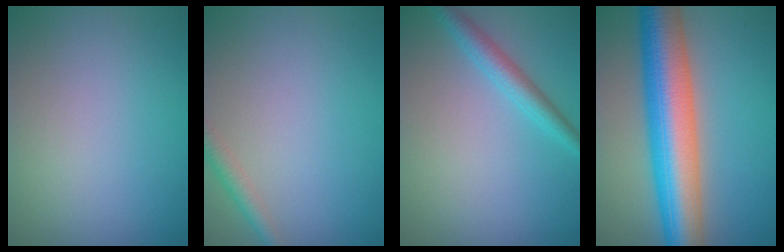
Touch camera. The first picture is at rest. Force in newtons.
{"total": 1.8, "press": 1.8, "slide": 0.1}
{"total": 2.6, "press": 2.5, "slide": 0.1}
{"total": 10.6, "press": 10.6, "slide": 0.3}